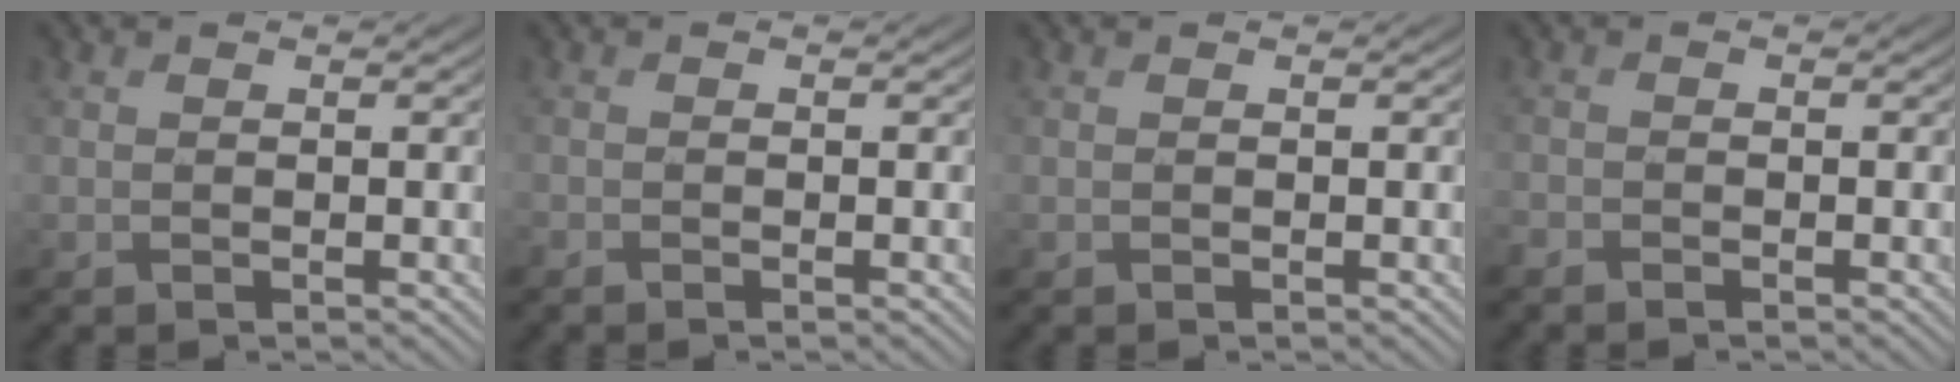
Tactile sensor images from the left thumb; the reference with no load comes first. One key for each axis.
{"total": 0.8, "fx": -0.7, "fy": 0.2, "fz": 0.2, "tx": -0.005, "ty": -0.005, "tz": -0.016}
{"total": 0.0}
{"total": 1.4, "fx": -1.3, "fy": 0.4, "fz": 0.3, "tx": -0.010, "ty": -0.006, "tz": -0.032}